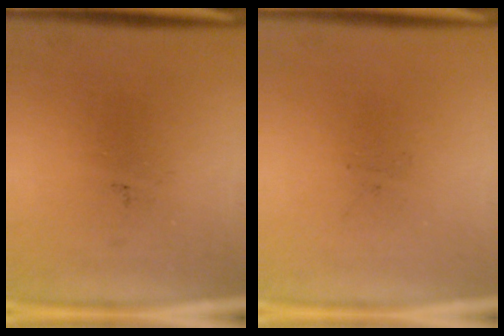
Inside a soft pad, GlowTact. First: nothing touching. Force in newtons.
{"total": 0.0}